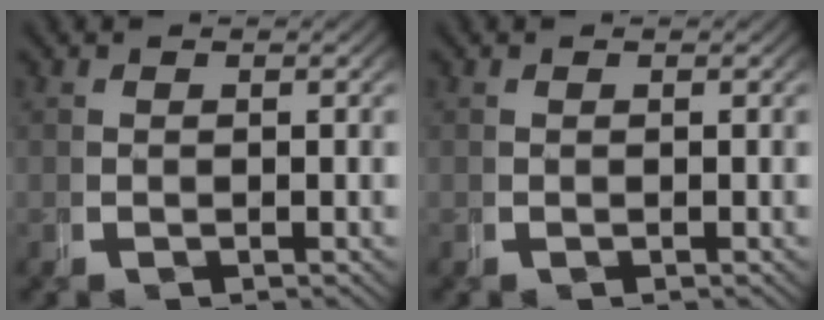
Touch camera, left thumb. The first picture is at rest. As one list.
[{"total": 0.0}]